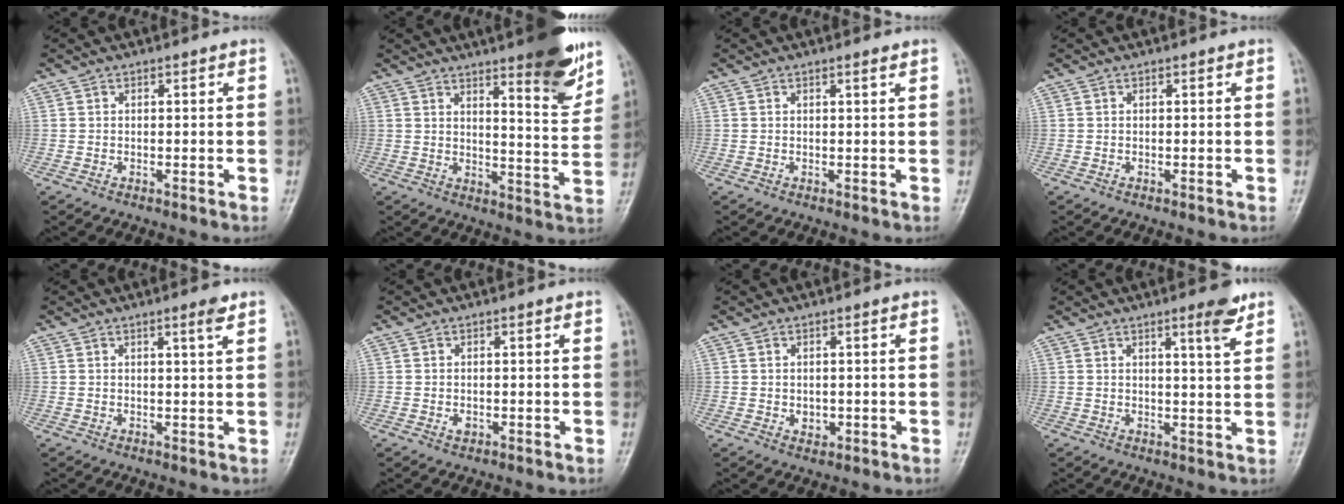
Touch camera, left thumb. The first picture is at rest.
{"total": 13.3, "force": [8.7, 2.9, 9.7], "torque": [-0.102, -0.055, 0.121]}
{"total": 0.8, "force": [0.6, 0.0, 0.5], "torque": [-0.009, -0.003, 0.009]}
{"total": 0.0}
{"total": 2.4, "force": [1.5, 0.1, 1.9], "torque": [-0.030, -0.010, 0.022]}
{"total": 1.0, "force": [-0.3, 0.8, 0.5], "torque": [-0.004, 0.000, -0.003]}
{"total": 1.9, "force": [-0.3, 1.6, 1.0], "torque": [-0.004, 0.000, 0.002]}
{"total": 4.9, "force": [3.1, 0.6, 3.8], "torque": [-0.050, -0.021, 0.044]}